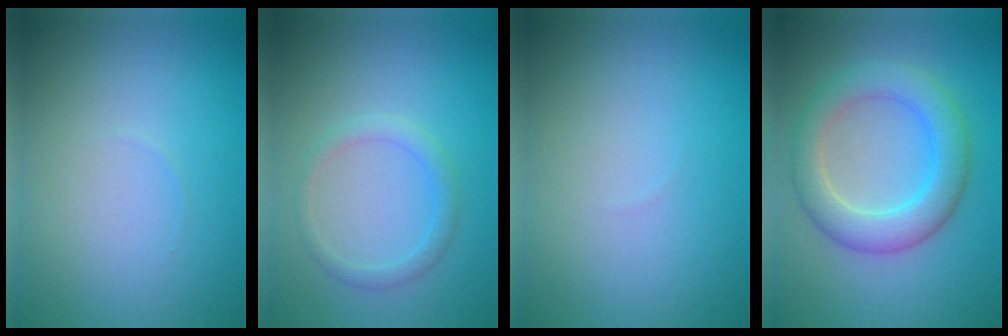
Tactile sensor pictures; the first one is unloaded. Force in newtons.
{"total": 1.8, "press": 1.8, "slide": 0.1}
{"total": 0.0}
{"total": 5.2, "press": 5.1, "slide": 0.4}